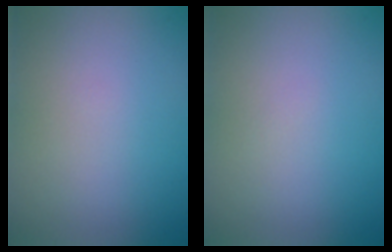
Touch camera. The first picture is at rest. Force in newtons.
{"total": 0.0}